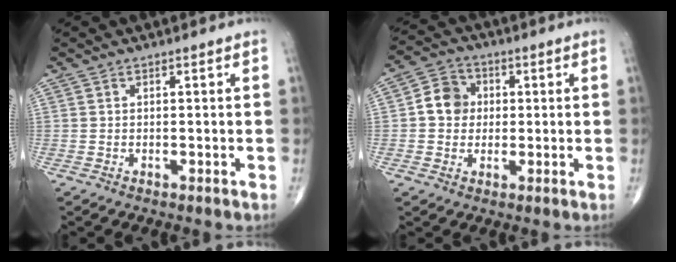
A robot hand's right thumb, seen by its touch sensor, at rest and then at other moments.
{"total": 6.8, "force": [0.5, 6.0, 3.2], "torque": [-0.036, 0.012, -0.003]}